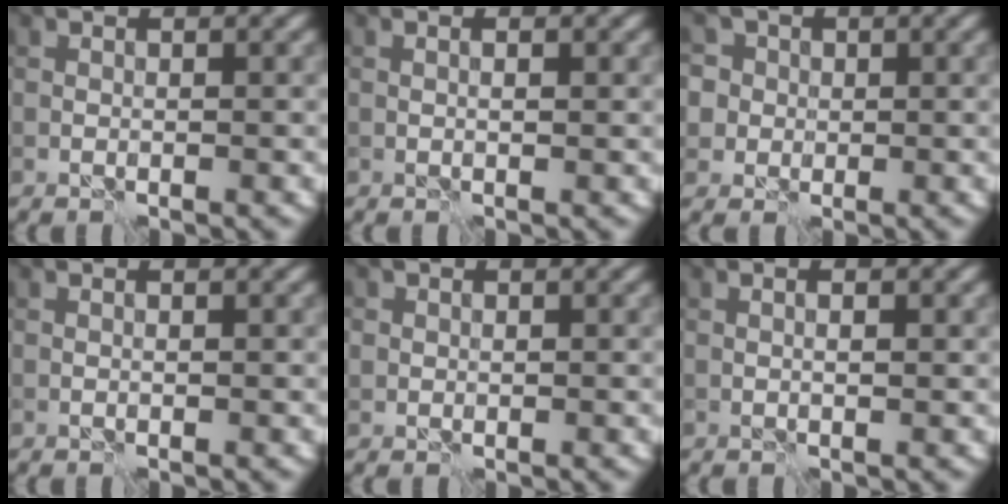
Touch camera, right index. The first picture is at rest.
{"total": 0.8, "force": [0.2, 0.2, 0.8], "torque": [-0.008, -0.003, 0.005]}
{"total": 5.8, "force": [2.0, 5.2, 1.9], "torque": [-0.032, 0.028, 0.010]}
{"total": 0.0}
{"total": 0.8, "force": [0.2, 0.8, 0.1], "torque": [0.005, -0.005, 0.002]}
{"total": 1.1, "force": [0.2, 0.3, 1.0], "torque": [-0.009, -0.008, 0.006]}